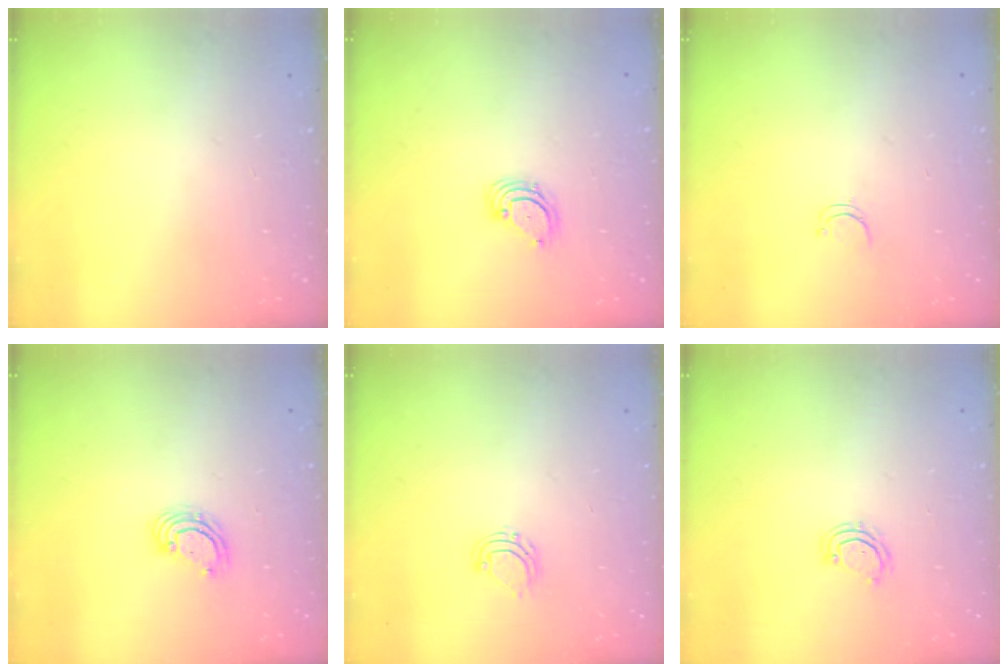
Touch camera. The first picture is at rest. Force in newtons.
{"total": 3.6, "press": 3.6, "slide": 0.3}
{"total": 3.5, "press": 3.4, "slide": 0.4}
{"total": 4.4, "press": 4.4, "slide": 0.4}
{"total": 6.8, "press": 6.8, "slide": 0.5}
{"total": 4.1, "press": 4.1, "slide": 0.3}